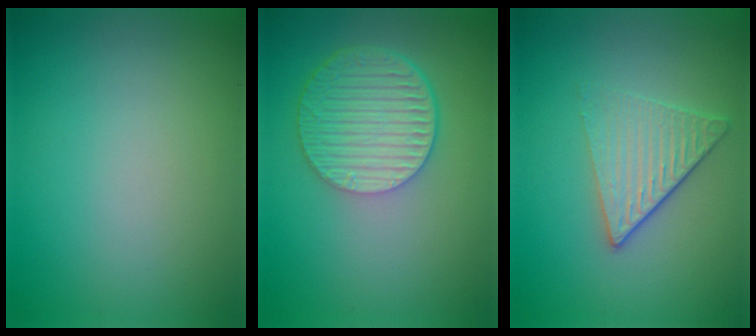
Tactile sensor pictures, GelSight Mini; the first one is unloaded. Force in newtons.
{"total": 6.8, "press": 4.9, "slide": 4.8}
{"total": 3.5, "press": 2.8, "slide": 2.2}